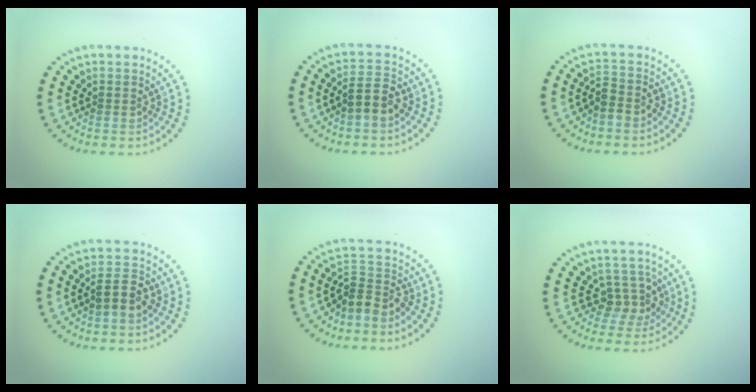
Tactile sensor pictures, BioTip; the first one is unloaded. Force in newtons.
{"total": 2.6, "press": 2.5, "slide": 0.8}
{"total": 1.9, "press": 1.6, "slide": 1.0}
{"total": 2.5, "press": 2.4, "slide": 0.6}
{"total": 2.8, "press": 2.1, "slide": 1.8}
{"total": 2.6, "press": 2.0, "slide": 1.7}